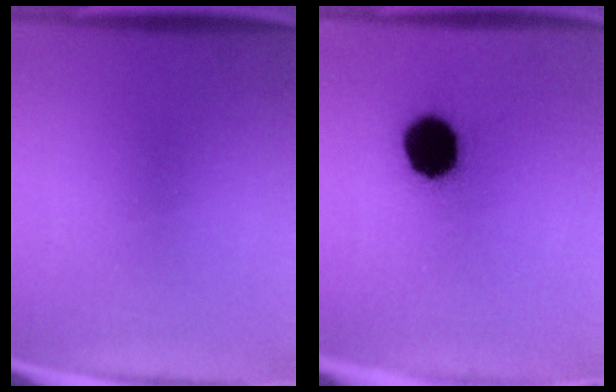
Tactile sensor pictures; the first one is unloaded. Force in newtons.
{"total": 13.6}